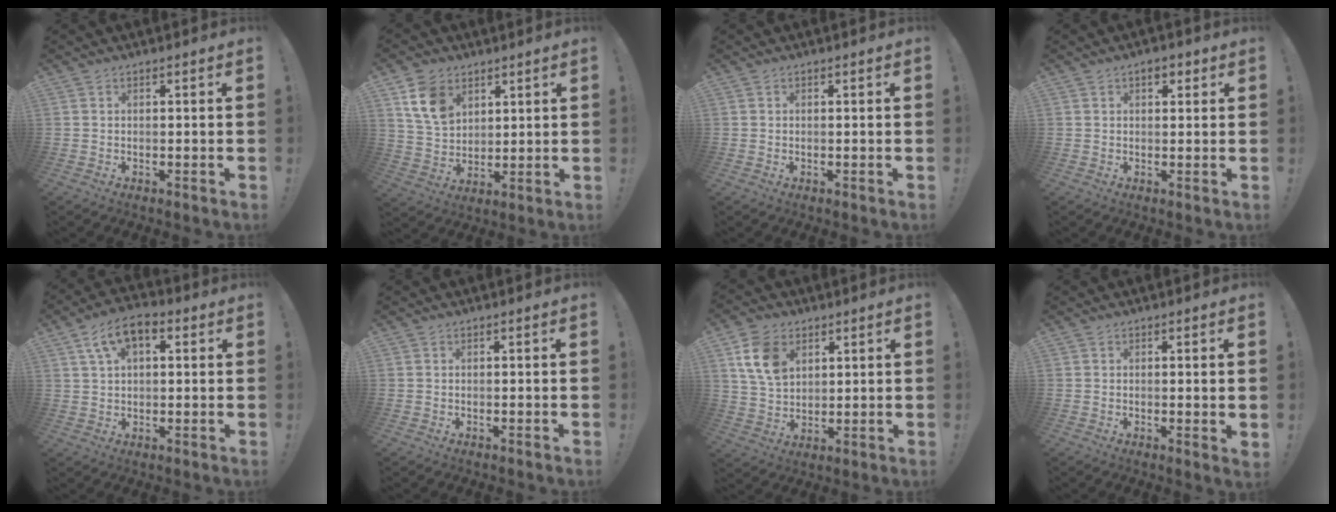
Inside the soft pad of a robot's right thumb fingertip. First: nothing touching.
{"total": 11.7, "force": [6.1, 8.2, 5.8], "torque": [-0.101, -0.016, 0.122]}
{"total": 0.0}
{"total": 3.1, "force": [1.5, 1.7, 2.0], "torque": [-0.023, -0.001, 0.022]}
{"total": 8.9, "force": [3.9, 4.5, 6.6], "torque": [-0.110, 0.000, 0.074]}
{"total": 0.0}
{"total": 12.5, "force": [5.4, 8.9, 6.9], "torque": [-0.114, -0.004, 0.109]}
{"total": 1.6, "force": [0.7, -0.3, 1.4], "torque": [-0.013, -0.007, 0.009]}